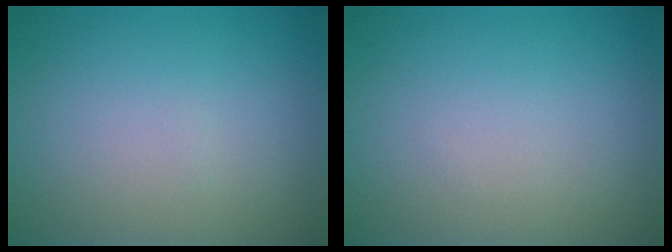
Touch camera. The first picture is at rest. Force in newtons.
{"total": 0.0}